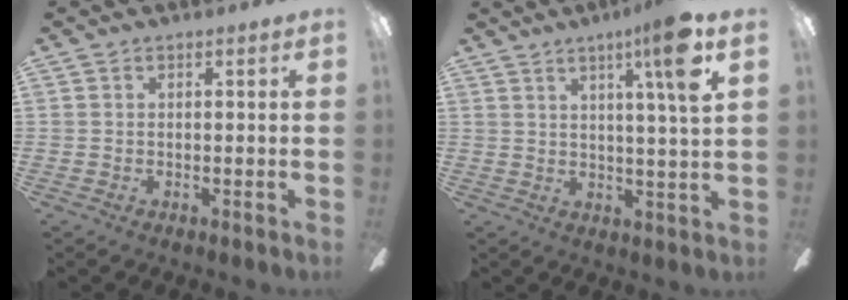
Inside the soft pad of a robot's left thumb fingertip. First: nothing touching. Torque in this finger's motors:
{"motor_torque": [1.26, 1.07, 1.09, -0.62, 0.33]}